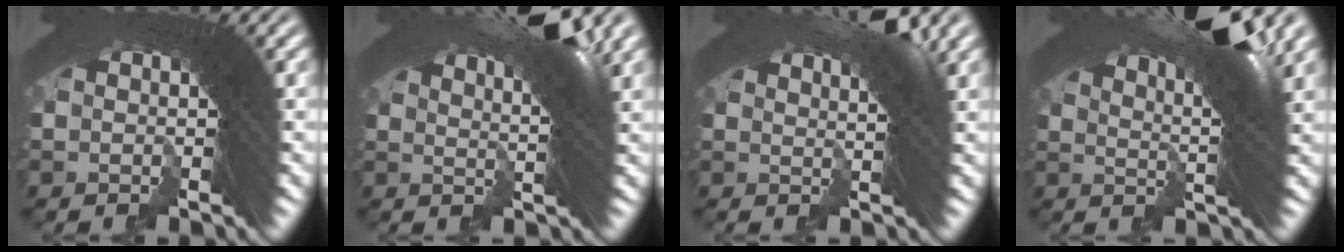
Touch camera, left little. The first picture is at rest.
{"total": 9.1, "force": [5.2, 1.5, 7.3], "torque": [-0.085, 0.029, 0.071]}
{"total": 5.8, "force": [3.9, -0.1, 4.3], "torque": [-0.049, 0.016, 0.056]}
{"total": 12.1, "force": [6.1, 2.8, 10.0], "torque": [-0.123, 0.039, 0.080]}